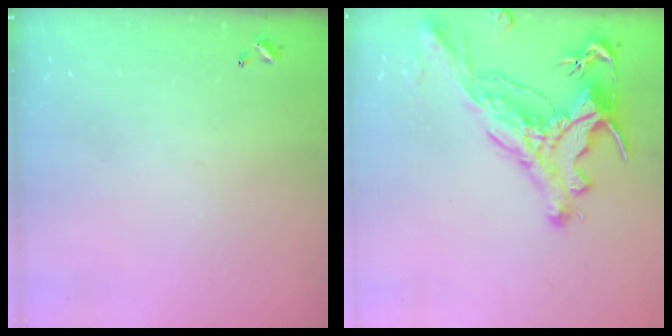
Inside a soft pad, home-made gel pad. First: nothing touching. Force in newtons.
{"total": 3.1, "press": 2.8, "slide": 1.2}